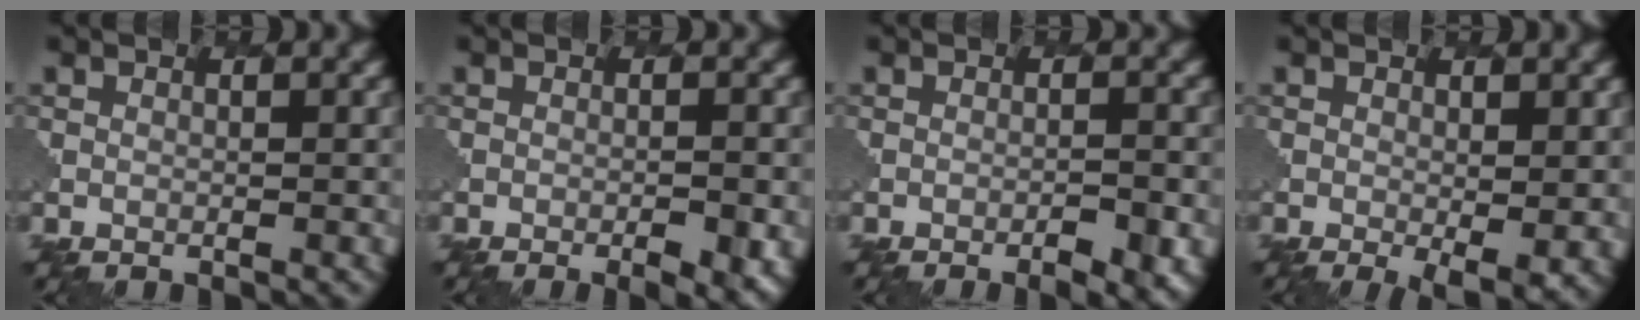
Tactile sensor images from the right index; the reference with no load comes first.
{"total": 3.9, "force": [-1.6, 1.2, 3.3], "torque": [-0.039, -0.001, -0.013]}
{"total": 3.3, "force": [-1.8, 0.8, 2.6], "torque": [-0.041, 0.004, -0.023]}
{"total": 2.8, "force": [-0.1, 0.8, 2.6], "torque": [-0.037, -0.015, 0.004]}